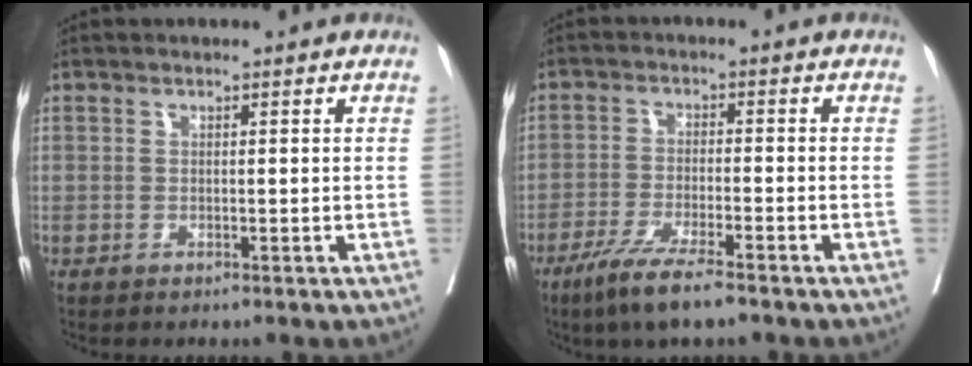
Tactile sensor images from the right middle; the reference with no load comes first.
{"total": 7.5, "force": [-5.3, 0.5, 5.3], "torque": [-0.100, -0.018, -0.091]}